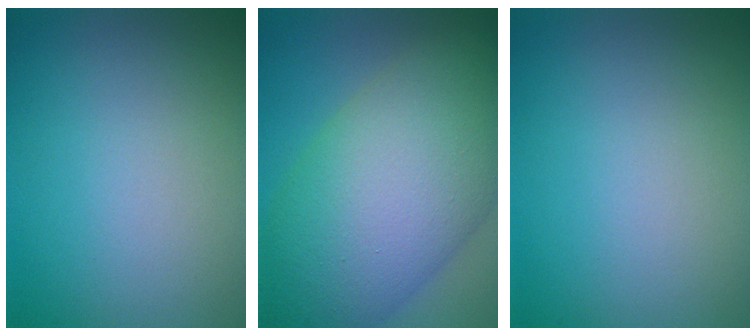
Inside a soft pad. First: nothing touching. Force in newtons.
{"total": 14.3, "press": 14.3, "slide": 0.7}
{"total": 0.0}